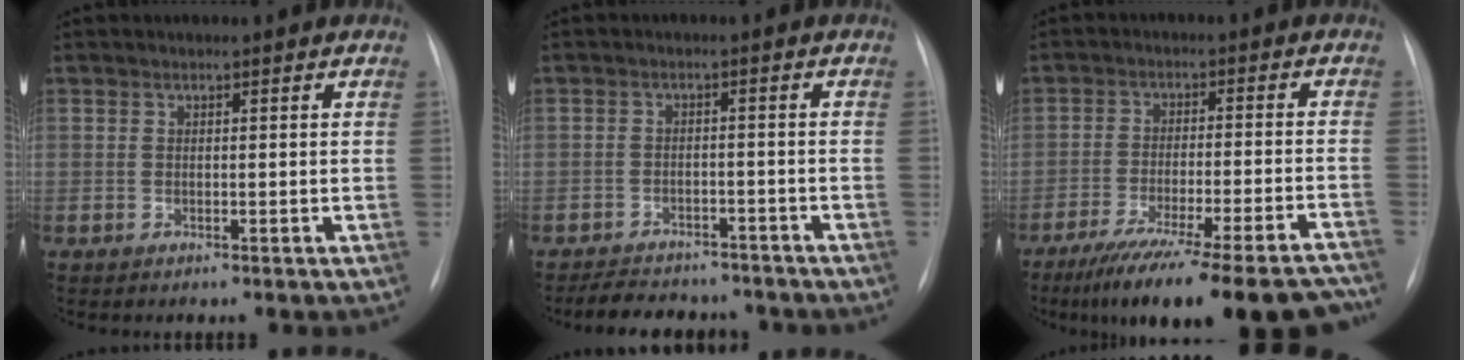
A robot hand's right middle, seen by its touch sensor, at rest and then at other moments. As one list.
[{"total": 9.9, "force": [-8.7, 3.8, 2.8], "torque": [-0.043, 0.007, -0.114]}, {"total": 24.4, "force": [-20.9, 2.1, 12.4], "torque": [-0.128, -0.028, -0.291]}]